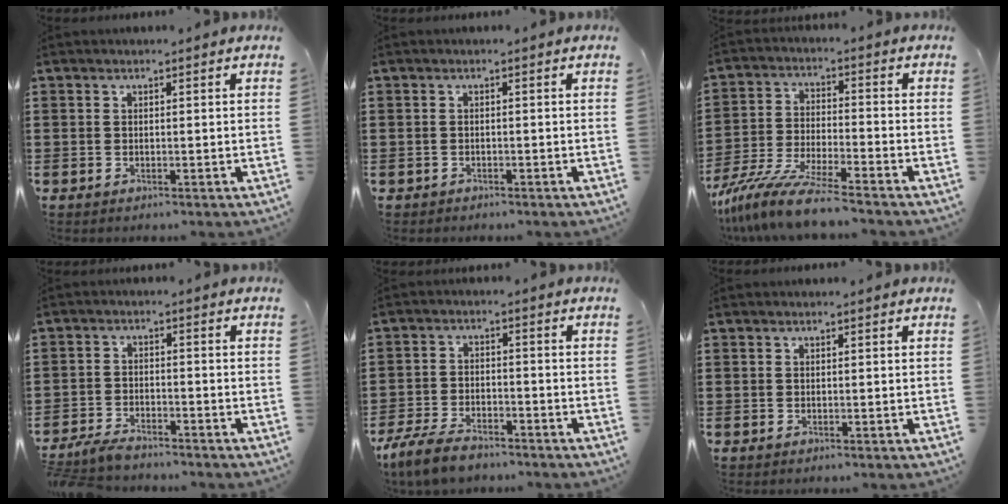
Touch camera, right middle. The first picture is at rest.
{"total": 0.5, "force": [-0.5, 0.1, 0.0], "torque": [-0.002, -0.001, -0.011]}
{"total": 9.6, "force": [-8.4, 0.0, 4.5], "torque": [-0.100, -0.004, -0.166]}
{"total": 3.7, "force": [-3.6, 0.7, 0.8], "torque": [-0.030, 0.000, -0.078]}
{"total": 6.0, "force": [-4.9, 1.8, 2.9], "torque": [-0.075, -0.002, -0.097]}
{"total": 0.0}